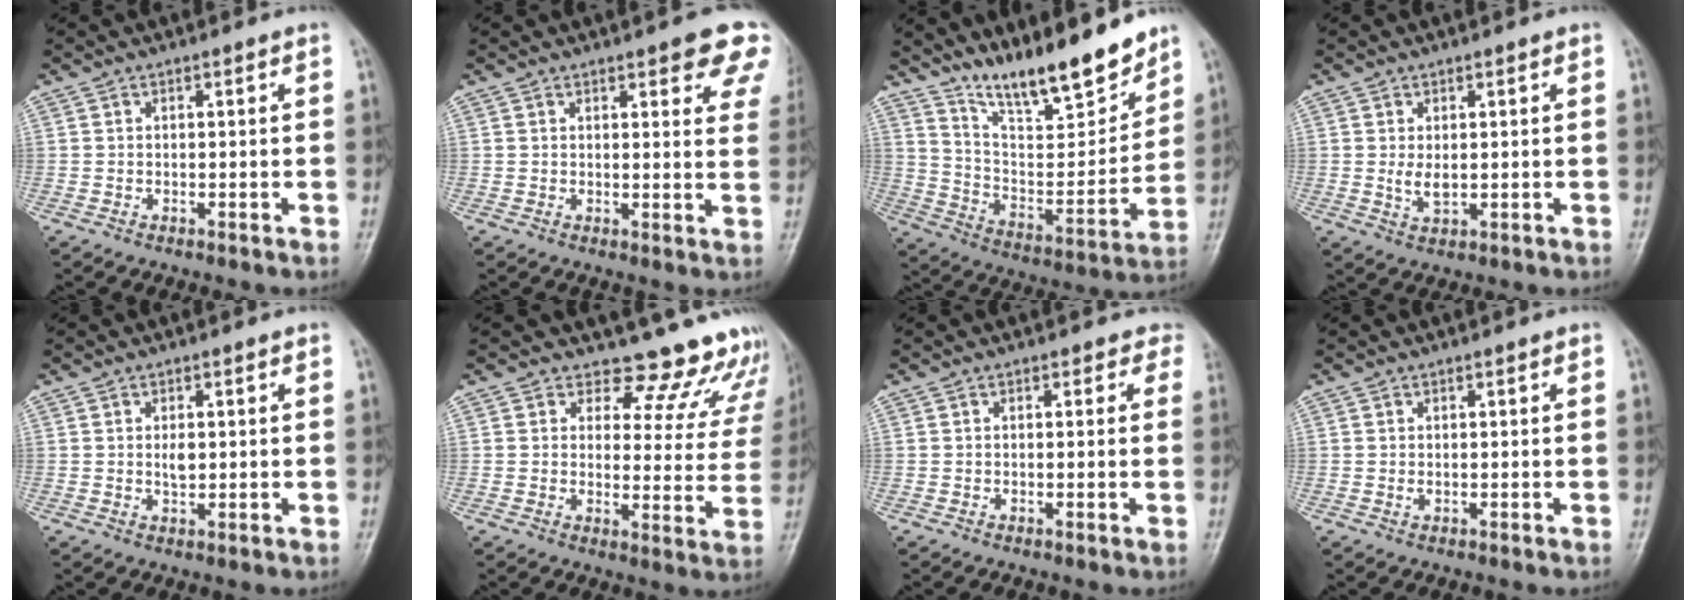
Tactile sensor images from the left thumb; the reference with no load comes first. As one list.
[{"total": 10.1, "force": [6.2, 3.3, 7.2], "torque": [-0.049, -0.023, 0.064]}, {"total": 17.5, "force": [14.4, 3.8, 9.2], "torque": [-0.112, -0.093, 0.255]}, {"total": 2.8, "force": [0.4, 1.6, 2.3], "torque": [-0.039, -0.009, 0.014]}, {"total": 2.1, "force": [0.3, 1.1, 1.7], "torque": [-0.027, -0.004, 0.007]}, {"total": 13.9, "force": [13.0, 4.9, 1.1], "torque": [0.040, -0.121, 0.124]}, {"total": 2.1, "force": [1.4, 1.5, 0.2], "torque": [0.024, -0.005, -0.005]}, {"total": 0.6, "force": [0.1, 0.4, 0.4], "torque": [-0.007, -0.001, 0.002]}]